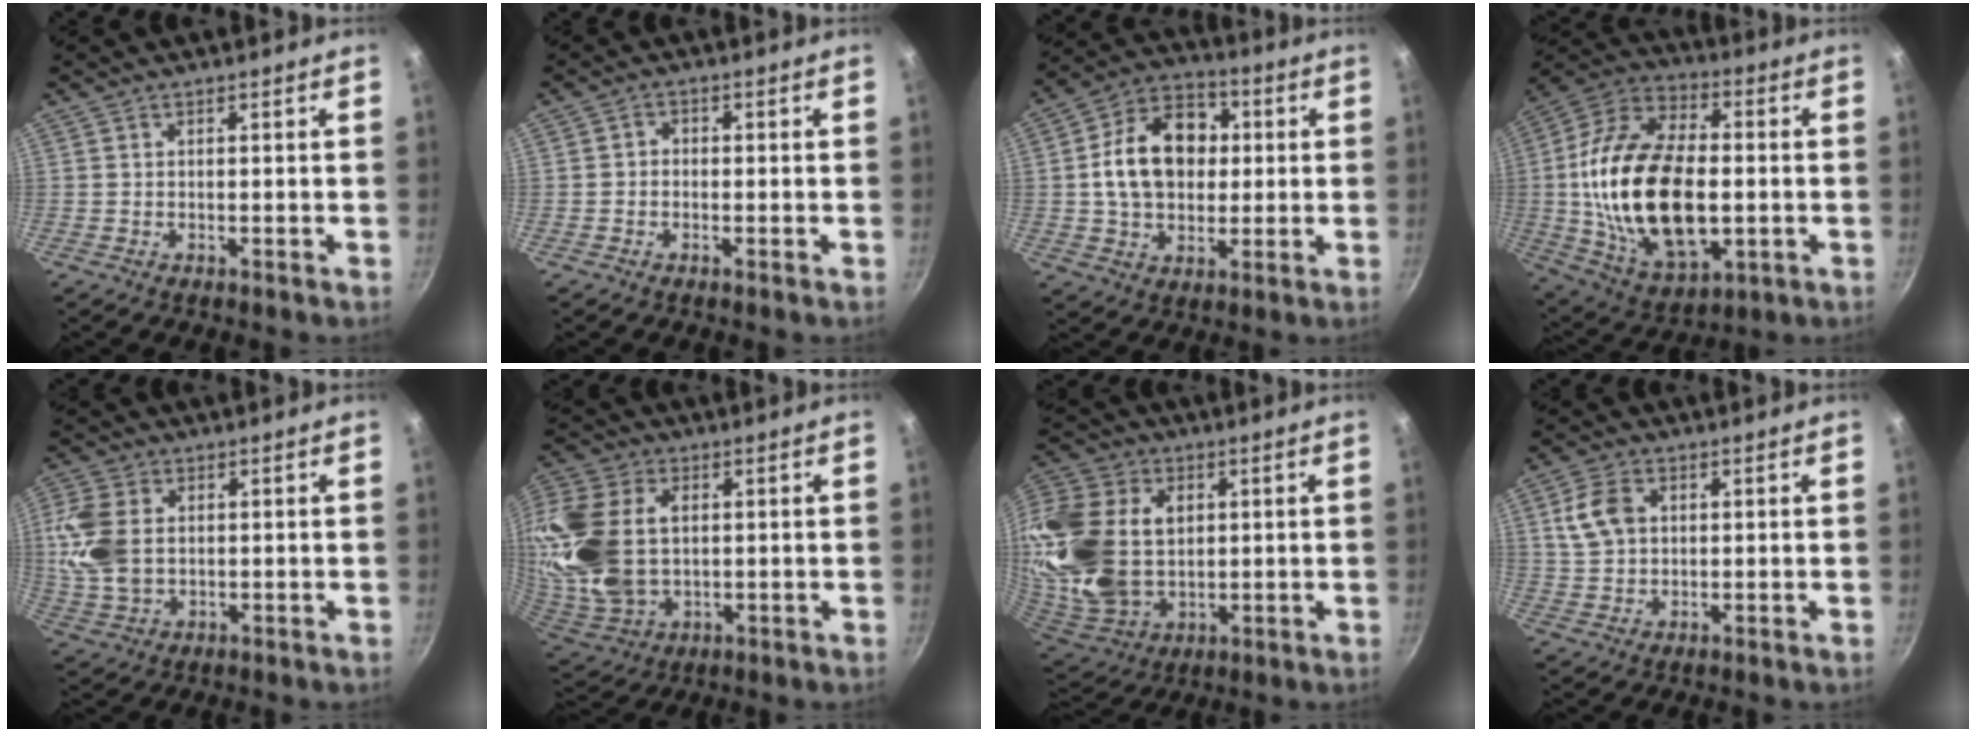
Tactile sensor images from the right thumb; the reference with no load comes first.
{"total": 1.7, "force": [-0.6, 1.4, 0.7], "torque": [-0.010, 0.010, -0.013]}
{"total": 16.0, "force": [1.6, 11.9, 10.6], "torque": [-0.140, 0.022, 0.016]}
{"total": 27.2, "force": [-1.5, 15.6, 22.2], "torque": [-0.405, 0.017, -0.021]}
{"total": 10.2, "force": [1.1, 7.1, 7.3], "torque": [-0.149, 0.002, 0.022]}
{"total": 23.2, "force": [2.8, 15.8, 16.7], "torque": [-0.371, 0.001, 0.060]}
{"total": 29.1, "force": [4.3, 20.8, 19.9], "torque": [-0.440, 0.008, 0.089]}
{"total": 7.1, "force": [1.8, 5.2, 4.5], "torque": [-0.075, 0.004, 0.032]}